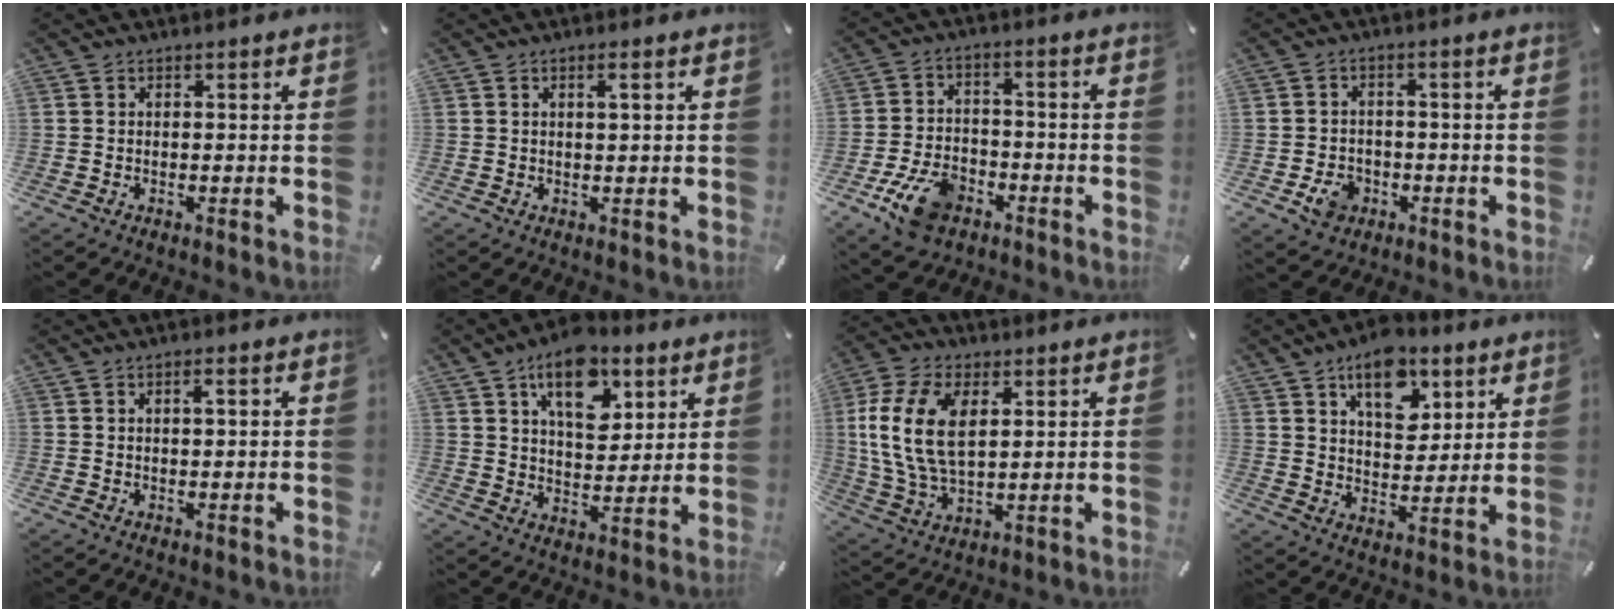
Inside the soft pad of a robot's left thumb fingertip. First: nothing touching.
{"total": 1.7, "force": [0.7, 0.2, 1.6], "torque": [-0.032, 0.001, 0.010]}
{"total": 10.9, "force": [-5.6, 6.7, 6.5], "torque": [-0.129, 0.028, -0.095]}
{"total": 5.7, "force": [-2.2, 4.6, 2.5], "torque": [-0.043, 0.008, -0.039]}
{"total": 1.4, "force": [0.5, 0.3, 1.3], "torque": [-0.025, 0.002, 0.007]}
{"total": 14.2, "force": [7.7, 8.5, 8.3], "torque": [-0.121, -0.029, 0.135]}
{"total": 13.9, "force": [3.2, 8.6, 10.4], "torque": [-0.246, 0.004, 0.057]}
{"total": 12.7, "force": [7.4, 7.7, 6.9], "torque": [-0.095, -0.032, 0.129]}